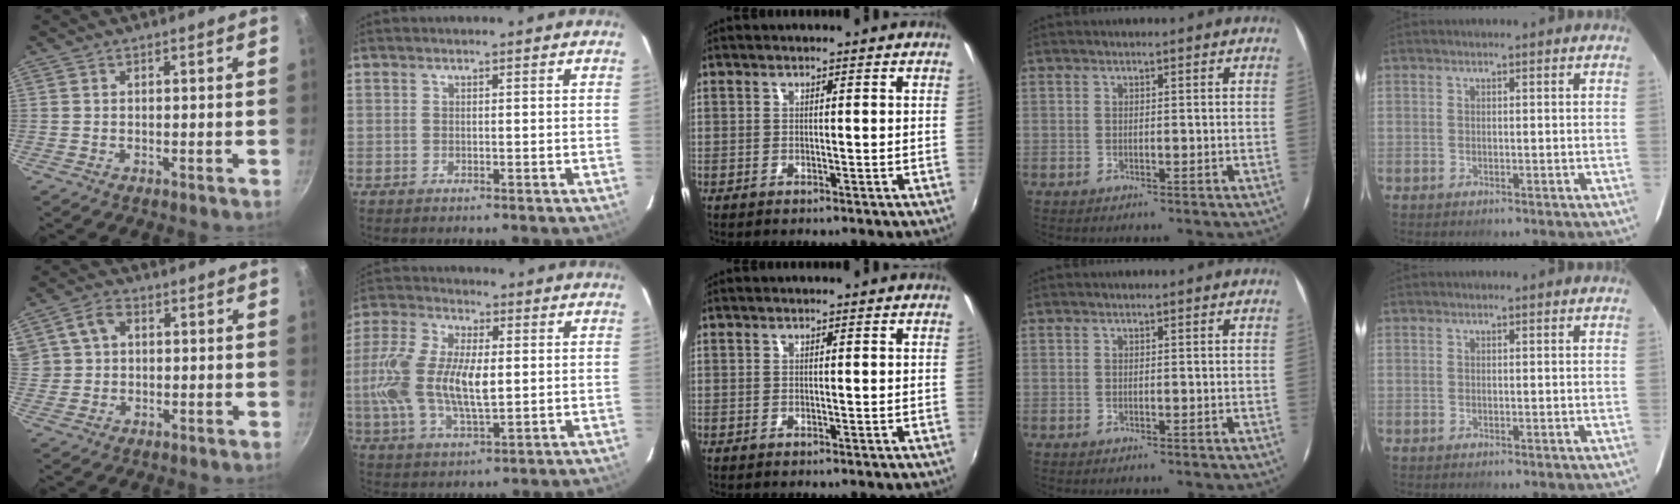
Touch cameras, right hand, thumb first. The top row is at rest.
{"thumb": {"total": 6.0, "force": [1.5, 4.7, 3.4], "torque": [-0.047, 0.008, 0.026]}, "index": {"total": 15.3, "force": [0.0, 6.9, 13.6], "torque": [-0.287, 0.002, -0.001]}}